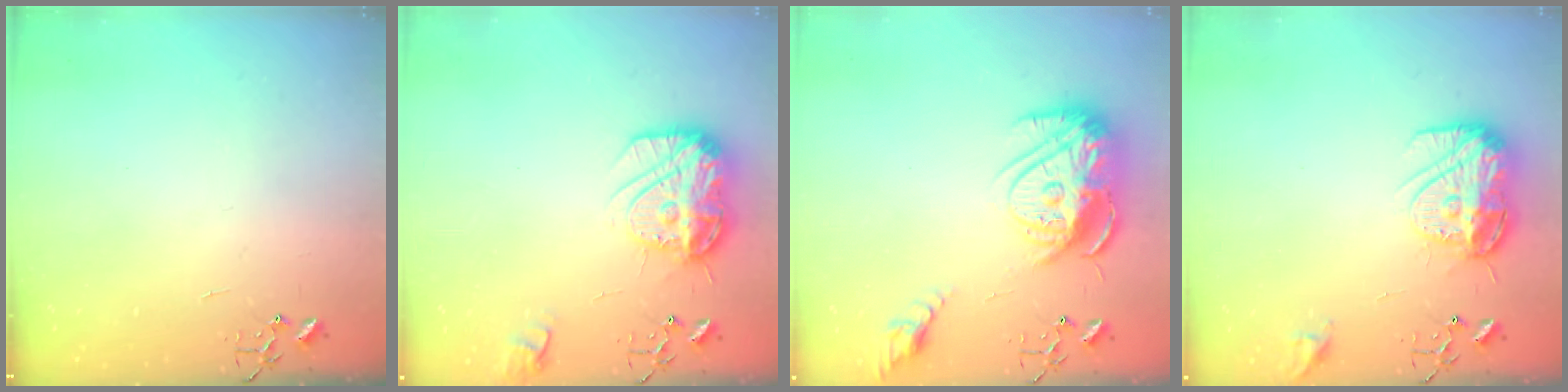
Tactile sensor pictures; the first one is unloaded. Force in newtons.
{"total": 15.4, "press": 15.4, "slide": 1.3}
{"total": 19.5, "press": 19.4, "slide": 1.7}
{"total": 14.7, "press": 14.6, "slide": 1.5}